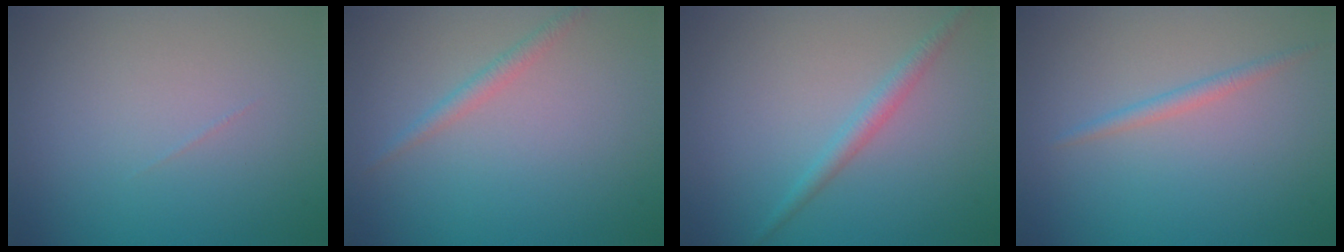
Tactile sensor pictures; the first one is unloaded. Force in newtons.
{"total": 1.3, "press": 1.3, "slide": 0.1}
{"total": 1.8, "press": 1.8, "slide": 0.0}
{"total": 1.2, "press": 1.2, "slide": 0.0}